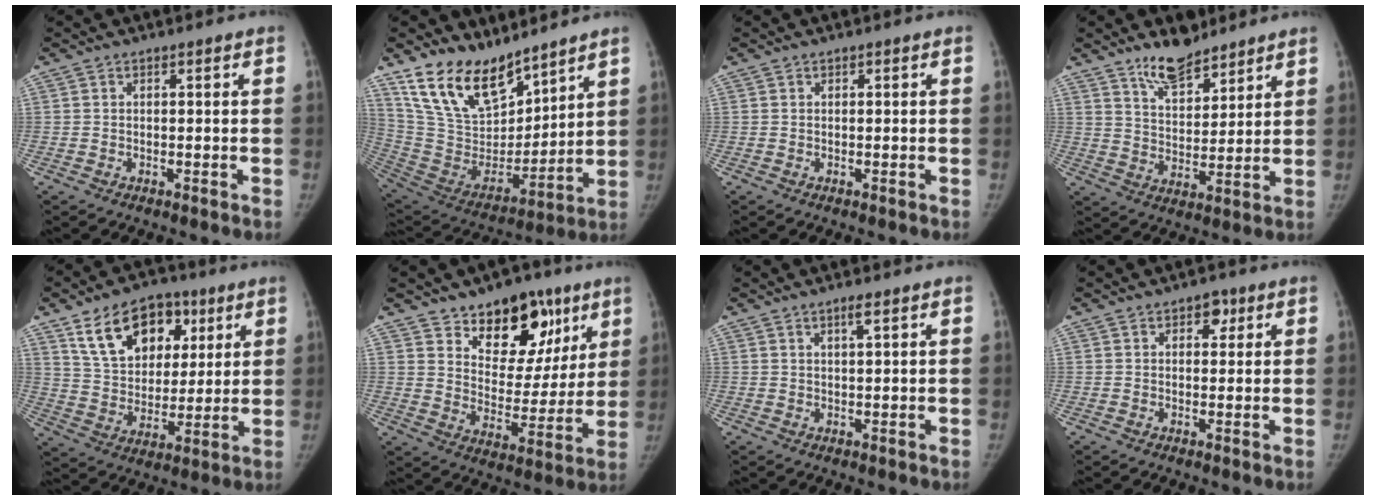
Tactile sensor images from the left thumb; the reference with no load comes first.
{"total": 18.4, "force": [14.2, 8.1, 8.4], "torque": [-0.110, -0.076, 0.280]}
{"total": 0.0}
{"total": 9.3, "force": [7.3, 3.8, 4.2], "torque": [-0.044, -0.056, 0.133]}
{"total": 16.8, "force": [8.2, 11.3, 9.3], "torque": [-0.109, -0.022, 0.149]}
{"total": 17.0, "force": [10.3, 10.2, 8.8], "torque": [-0.057, -0.052, 0.161]}
{"total": 1.8, "force": [1.1, 0.2, 1.5], "torque": [-0.027, -0.003, 0.021]}
{"total": 2.9, "force": [1.4, 1.9, 1.7], "torque": [-0.003, -0.002, 0.016]}